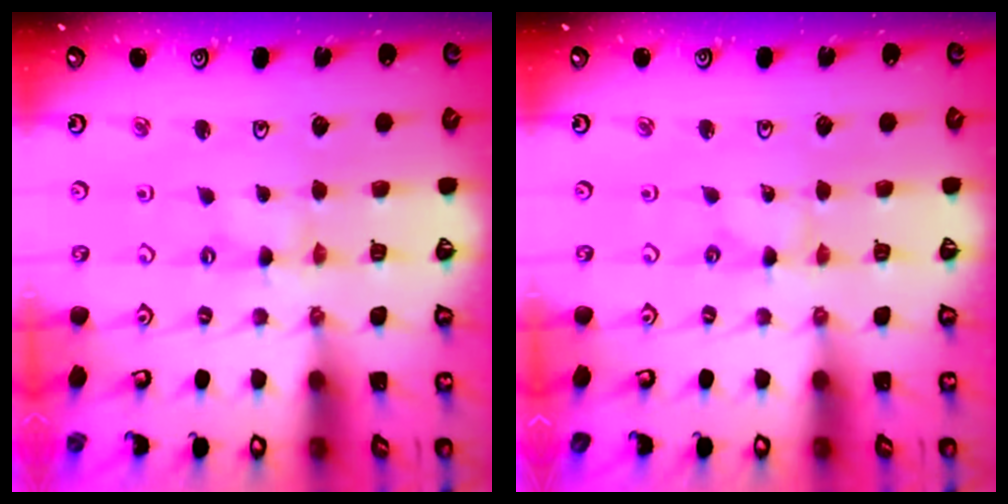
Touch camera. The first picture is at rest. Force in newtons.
{"total": 0.0}